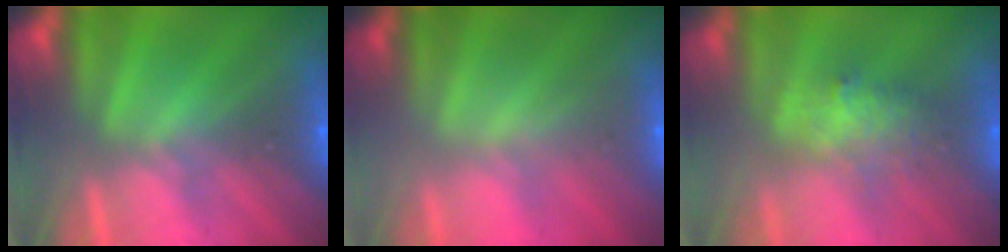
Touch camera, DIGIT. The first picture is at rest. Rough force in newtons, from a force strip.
{"total": 2.2}
{"total": 2.6}